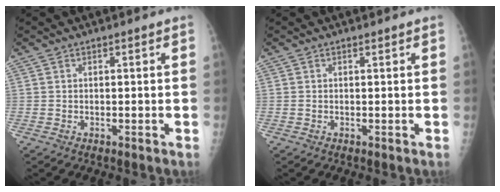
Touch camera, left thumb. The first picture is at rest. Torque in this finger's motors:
{"motor_torque": [0.08, -0.06, -0.12, -0.07, 0.03]}